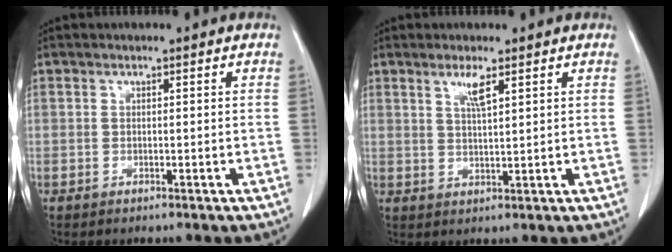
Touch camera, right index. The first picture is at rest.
{"total": 3.1, "force": [1.8, 0.1, 2.6], "torque": [-0.053, -0.002, 0.037]}